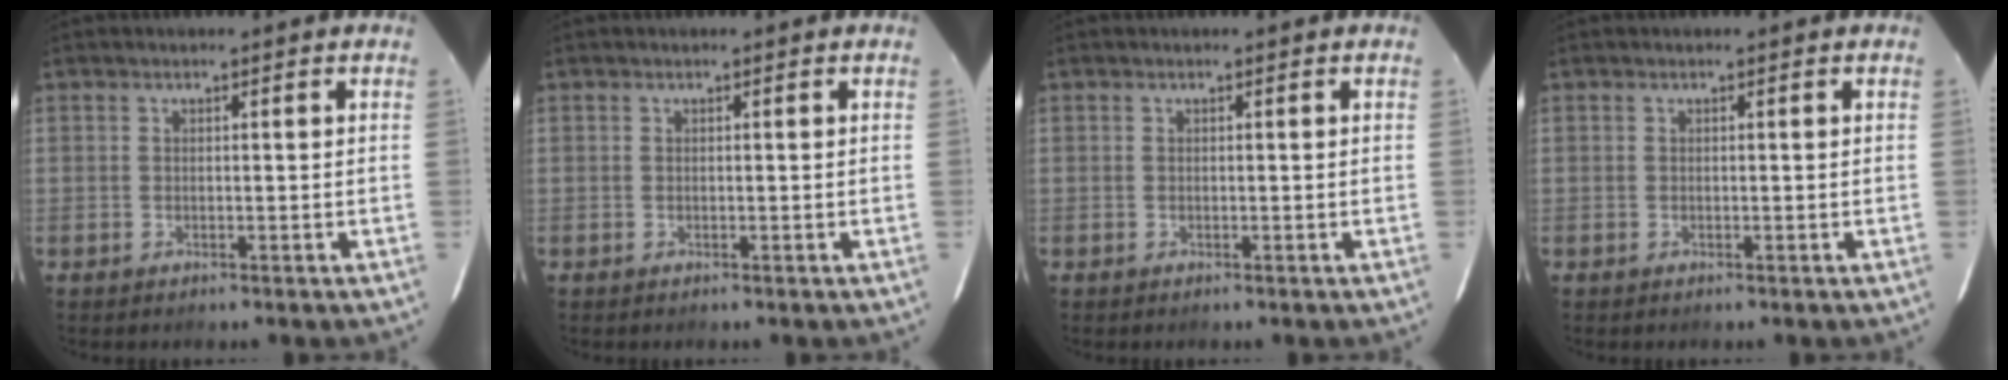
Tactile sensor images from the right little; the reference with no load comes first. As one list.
[{"total": 0.0}, {"total": 0.0}, {"total": 0.0}]